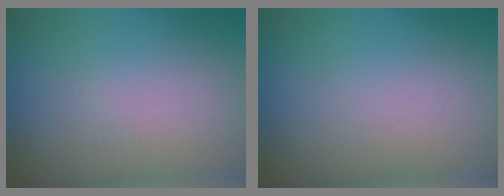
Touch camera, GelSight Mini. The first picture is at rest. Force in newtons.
{"total": 0.0}